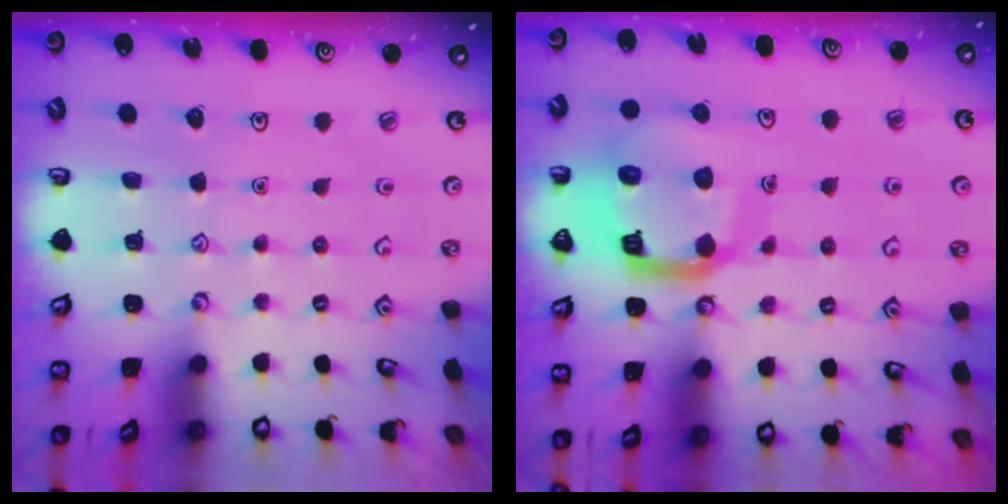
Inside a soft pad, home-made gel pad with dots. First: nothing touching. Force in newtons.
{"total": 15.1, "press": 14.9, "slide": 1.8}